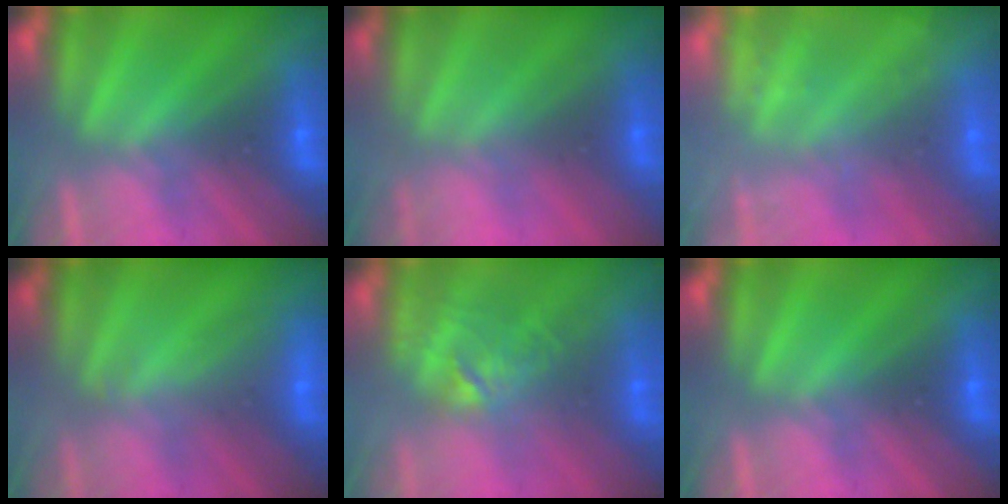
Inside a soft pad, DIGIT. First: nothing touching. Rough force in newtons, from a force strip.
{"total": 2.4}
{"total": 2.4}
{"total": 2.3}
{"total": 2.8}
{"total": 0.0}